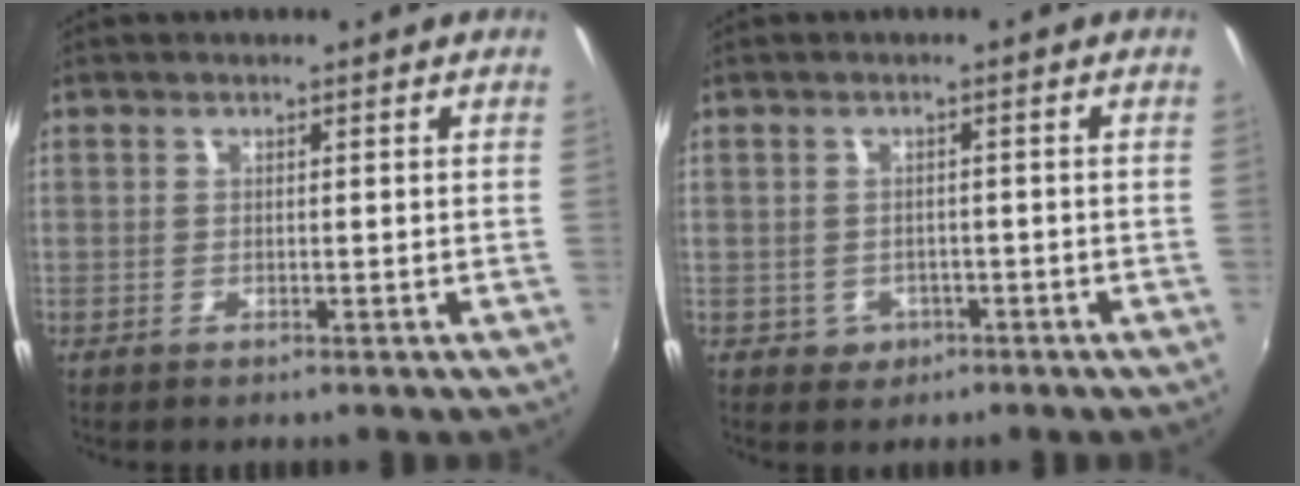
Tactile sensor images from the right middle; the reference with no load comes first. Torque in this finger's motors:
{"motor_torque": [0.88, -0.67, -0.07, -0.01]}